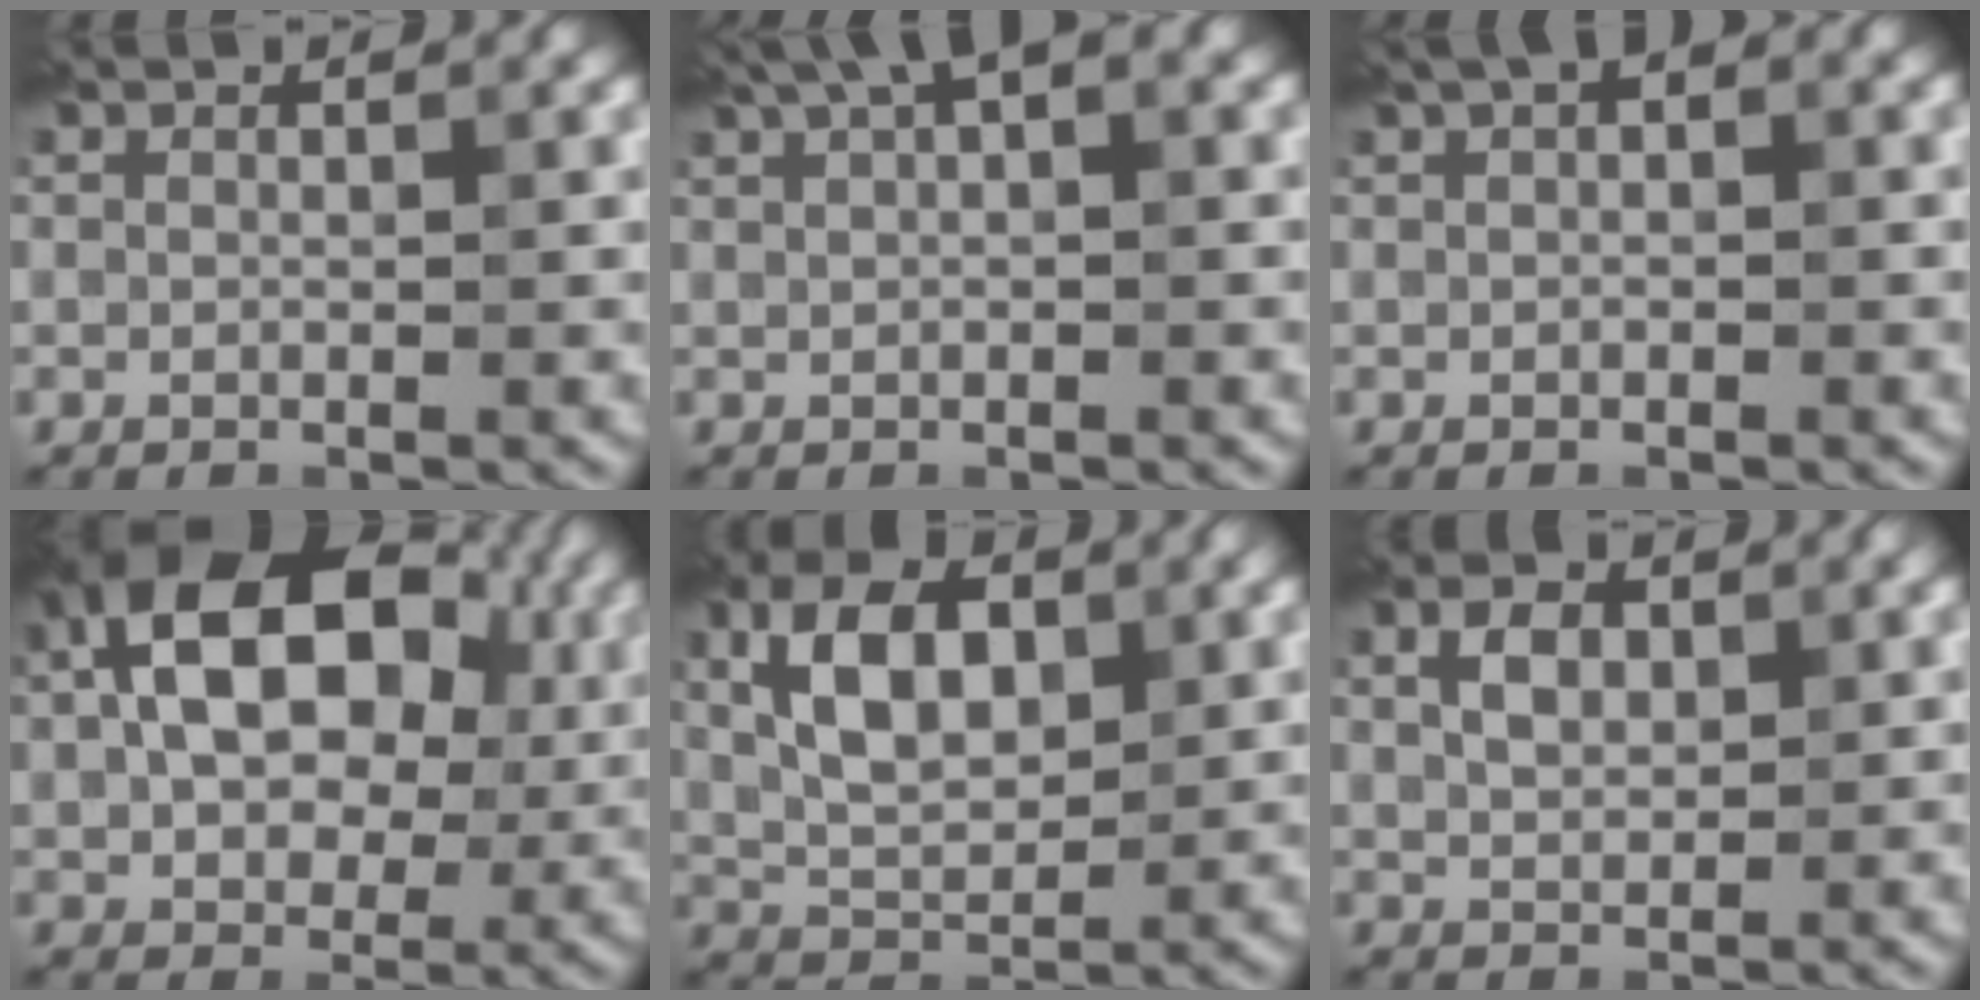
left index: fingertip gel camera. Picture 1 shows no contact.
{"total": 4.0, "force": [2.2, 1.3, 3.1], "torque": [-0.055, 0.018, 0.039]}
{"total": 2.1, "force": [0.8, 1.1, 1.6], "torque": [-0.019, 0.011, 0.006]}
{"total": 15.3, "force": [3.3, 10.1, 11.1], "torque": [-0.173, 0.036, 0.053]}
{"total": 6.4, "force": [1.4, 3.7, 5.1], "torque": [-0.097, 0.008, 0.024]}
{"total": 2.6, "force": [0.7, 1.7, 1.8], "torque": [-0.039, 0.005, 0.014]}